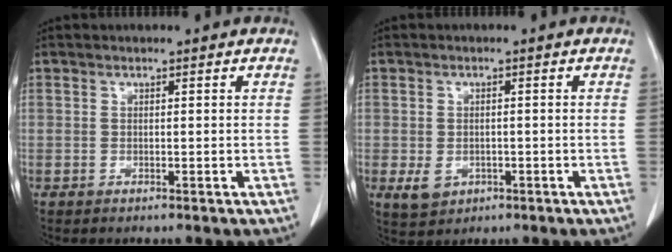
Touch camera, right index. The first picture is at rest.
{"total": 3.6, "force": [-1.1, 3.0, 1.7], "torque": [-0.029, -0.001, -0.002]}